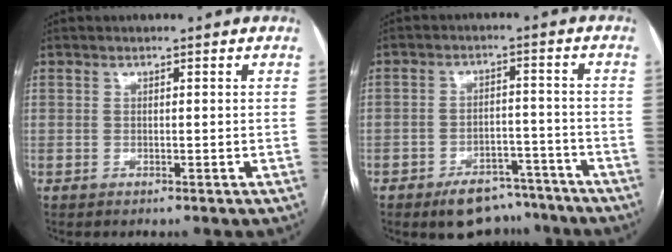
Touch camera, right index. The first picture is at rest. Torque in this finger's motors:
{"motor_torque": [0.75, -0.33, 0.25, 0.03]}